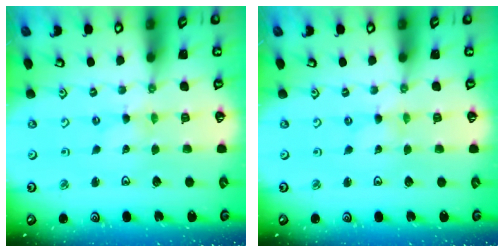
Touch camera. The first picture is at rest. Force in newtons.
{"total": 0.0}